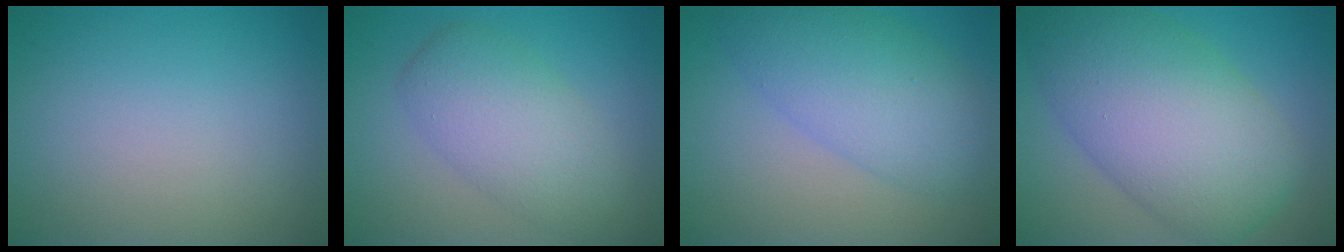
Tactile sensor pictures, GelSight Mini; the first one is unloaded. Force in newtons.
{"total": 5.3, "press": 5.3, "slide": 0.2}
{"total": 4.7, "press": 4.7, "slide": 0.1}
{"total": 11.2, "press": 11.2, "slide": 0.4}